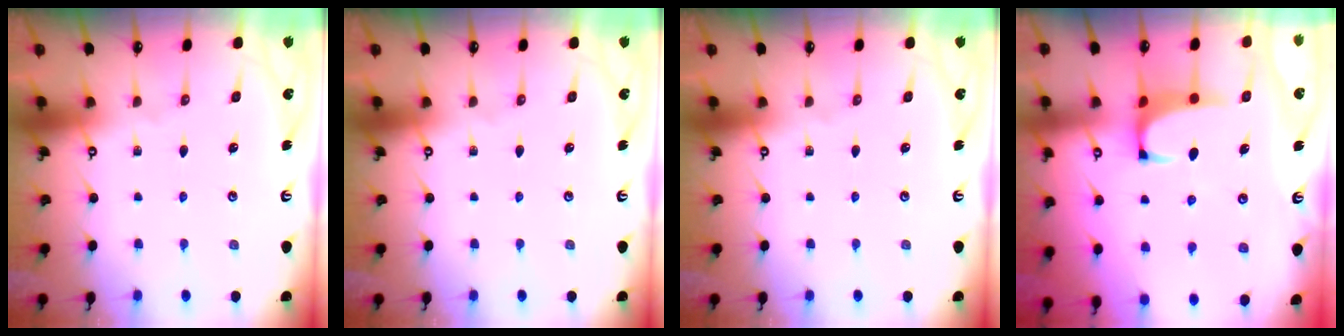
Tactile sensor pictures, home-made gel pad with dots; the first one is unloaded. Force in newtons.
{"total": 0.0}
{"total": 0.0}
{"total": 1.2, "press": 1.0, "slide": 0.7}